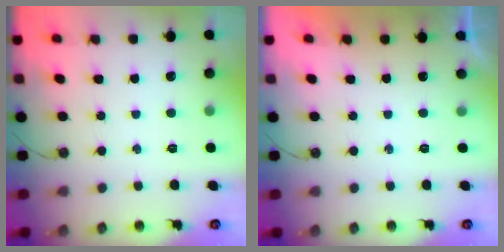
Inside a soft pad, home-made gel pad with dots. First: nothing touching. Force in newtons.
{"total": 0.0}